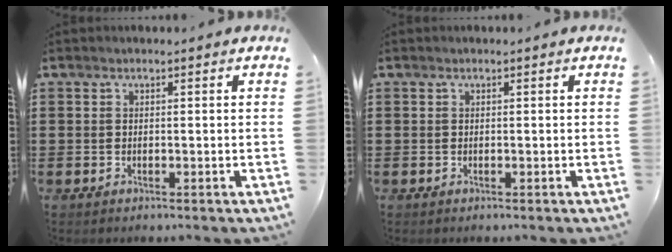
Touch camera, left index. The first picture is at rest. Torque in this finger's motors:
{"motor_torque": [0.00, 0.00, 0.00, 0.00]}